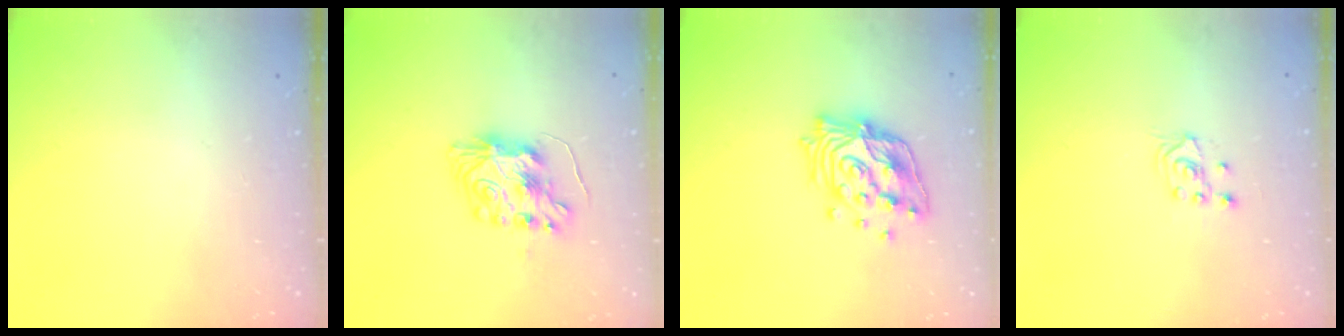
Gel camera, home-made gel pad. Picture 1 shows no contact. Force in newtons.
{"total": 9.0, "press": 9.0, "slide": 0.5}
{"total": 17.5, "press": 17.2, "slide": 2.8}
{"total": 2.1, "press": 2.0, "slide": 0.8}